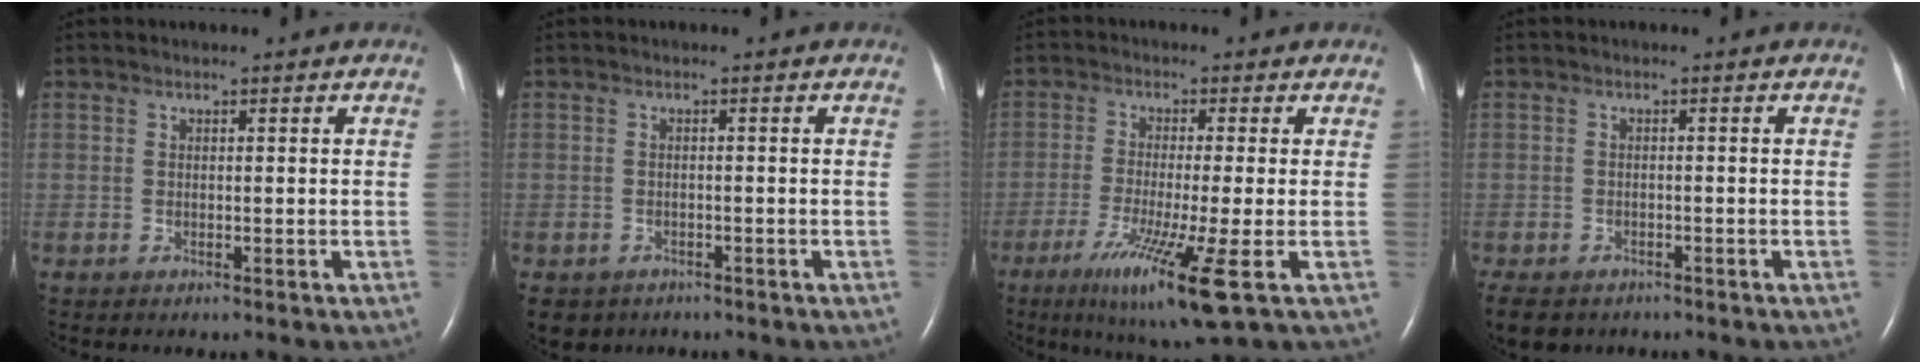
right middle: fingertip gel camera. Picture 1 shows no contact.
{"total": 3.6, "force": [-2.5, 2.6, 0.4], "torque": [-0.005, 0.002, -0.036]}
{"total": 10.3, "force": [-4.5, -0.6, 9.3], "torque": [-0.177, -0.039, -0.076]}
{"total": 8.9, "force": [-6.0, 5.6, 3.5], "torque": [-0.086, -0.013, -0.080]}